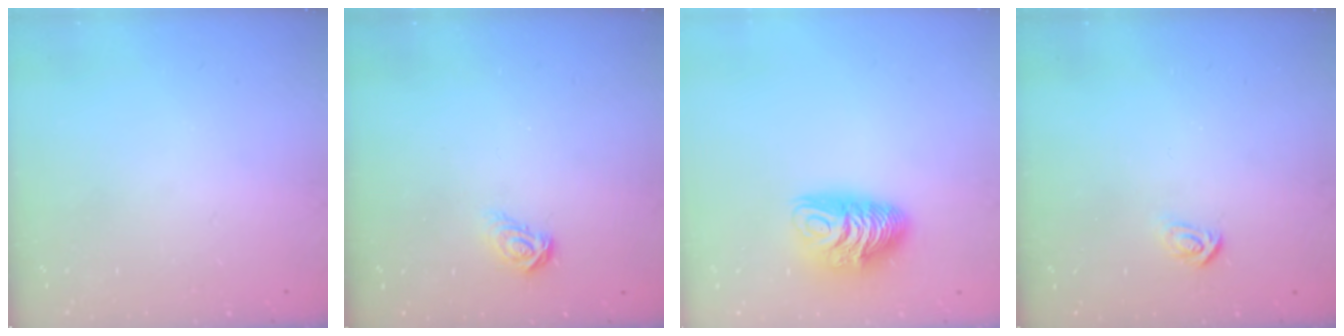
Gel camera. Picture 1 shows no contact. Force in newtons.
{"total": 4.4, "press": 4.4, "slide": 0.4}
{"total": 10.3, "press": 10.3, "slide": 0.4}
{"total": 2.6, "press": 2.6, "slide": 0.3}